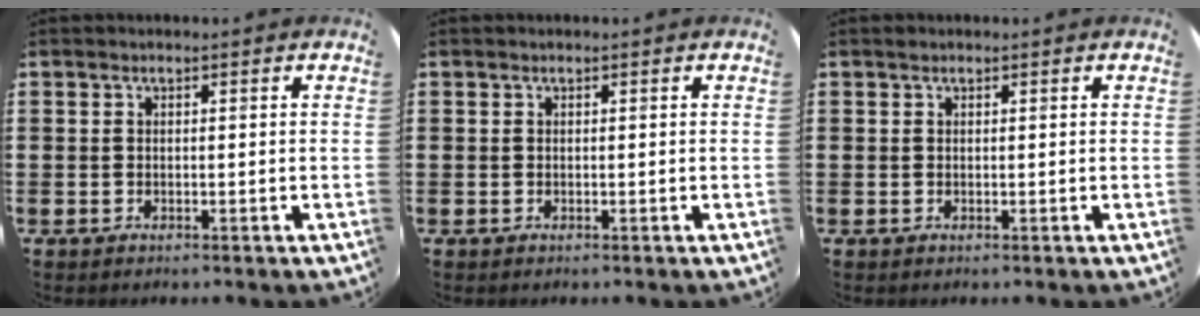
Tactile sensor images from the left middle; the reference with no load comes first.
{"total": 0.0}
{"total": 0.0}